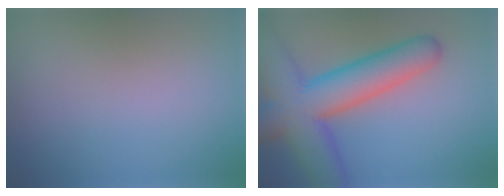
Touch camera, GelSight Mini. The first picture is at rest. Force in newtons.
{"total": 10.3, "press": 10.3, "slide": 0.2}